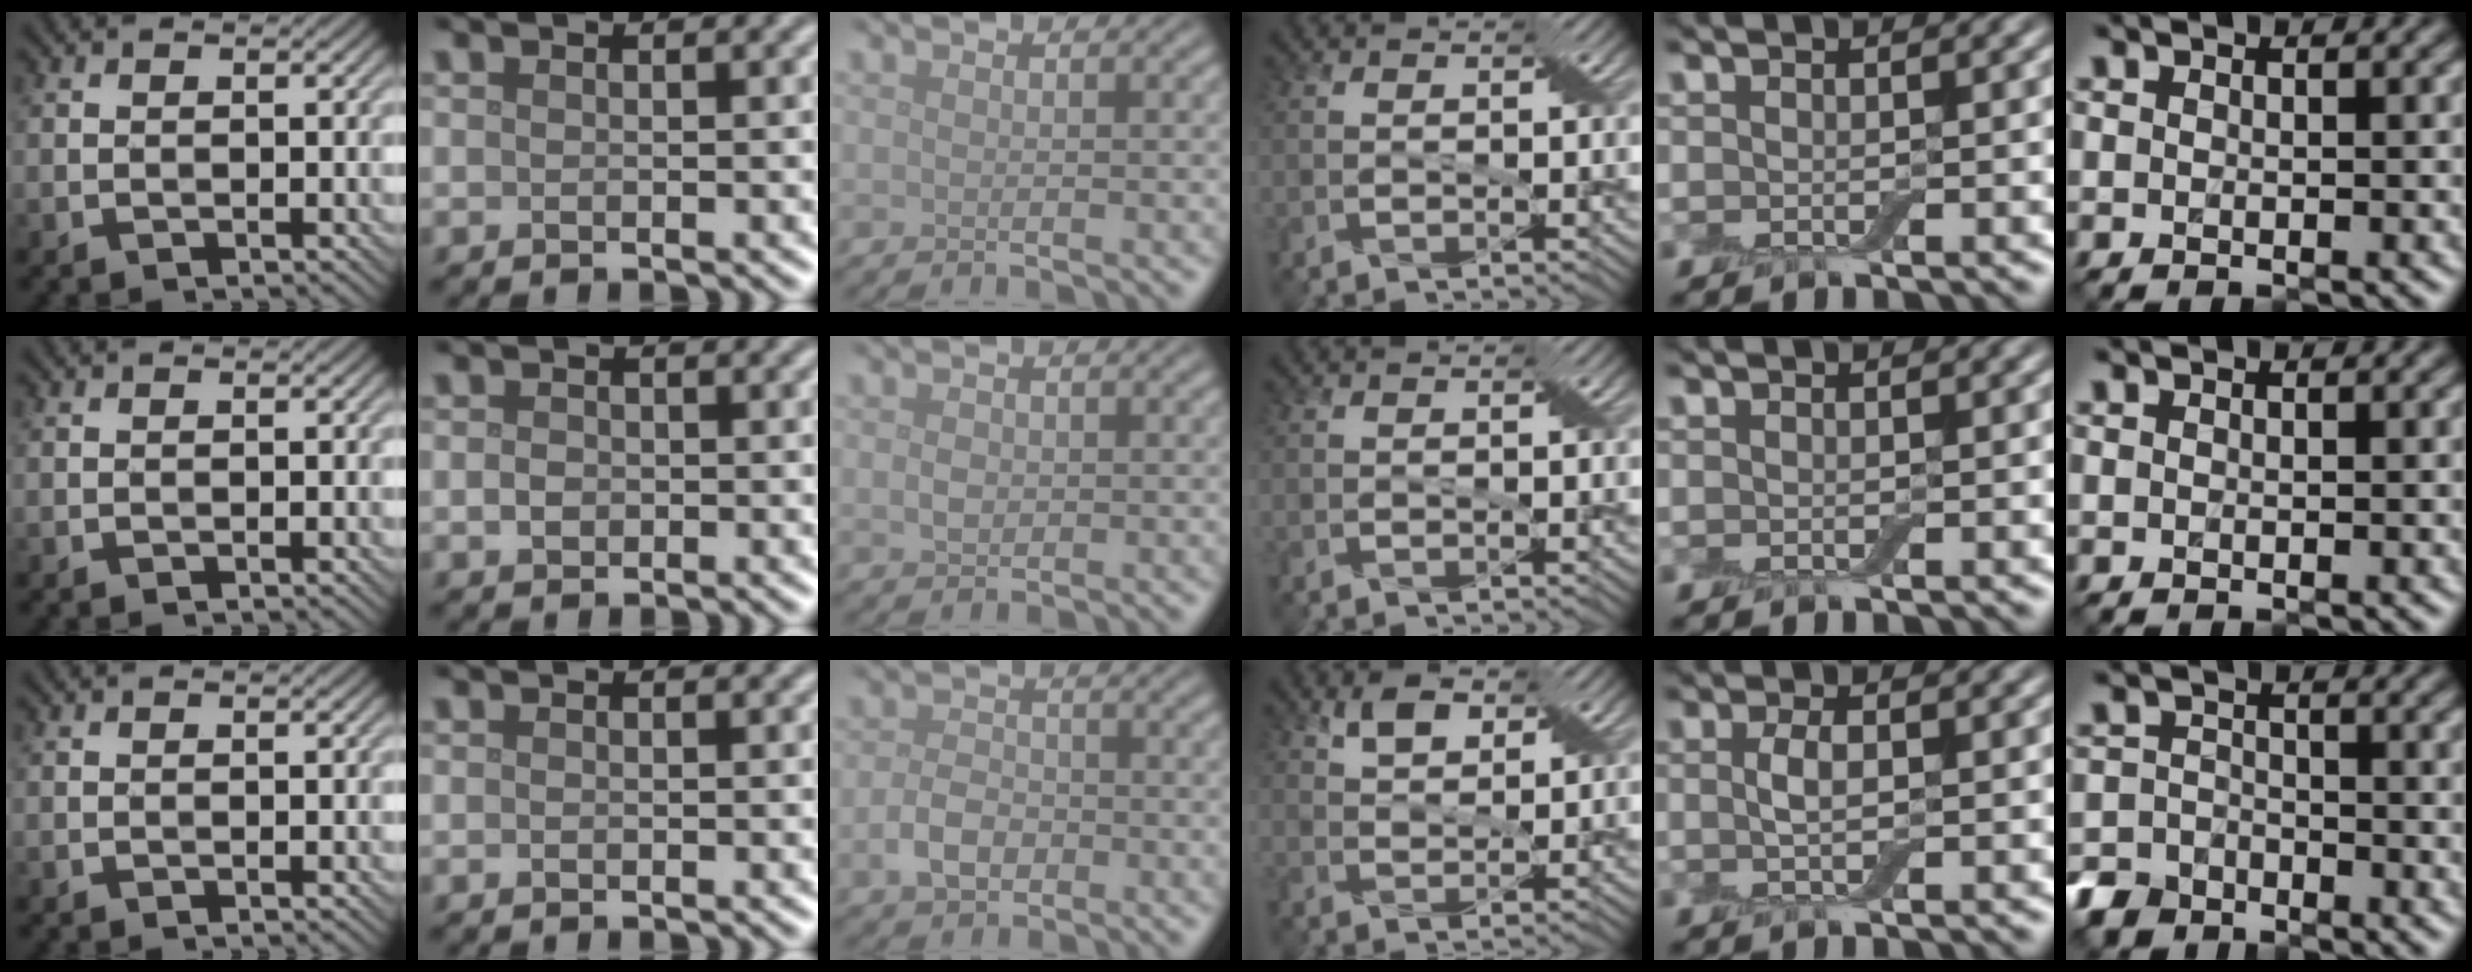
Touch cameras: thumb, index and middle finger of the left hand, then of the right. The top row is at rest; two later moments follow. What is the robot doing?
{"motion": "fold", "object": "apron"}